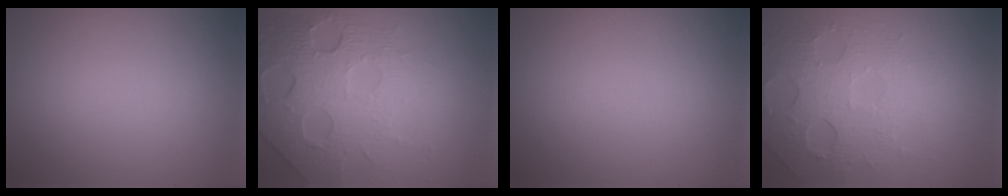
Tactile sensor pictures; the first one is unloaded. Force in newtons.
{"total": 7.8, "press": 5.3, "slide": 5.7}
{"total": 0.0}
{"total": 4.9, "press": 4.1, "slide": 2.6}